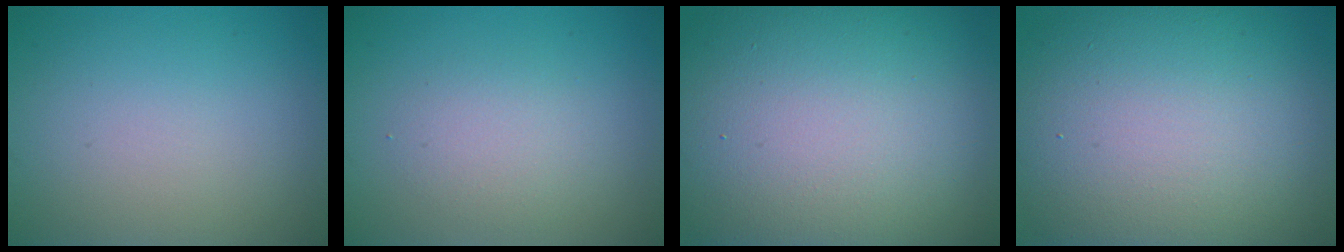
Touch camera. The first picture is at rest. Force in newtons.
{"total": 2.2, "press": 2.2, "slide": 0.2}
{"total": 20.0, "press": 20.0, "slide": 0.5}
{"total": 15.9, "press": 15.9, "slide": 0.8}